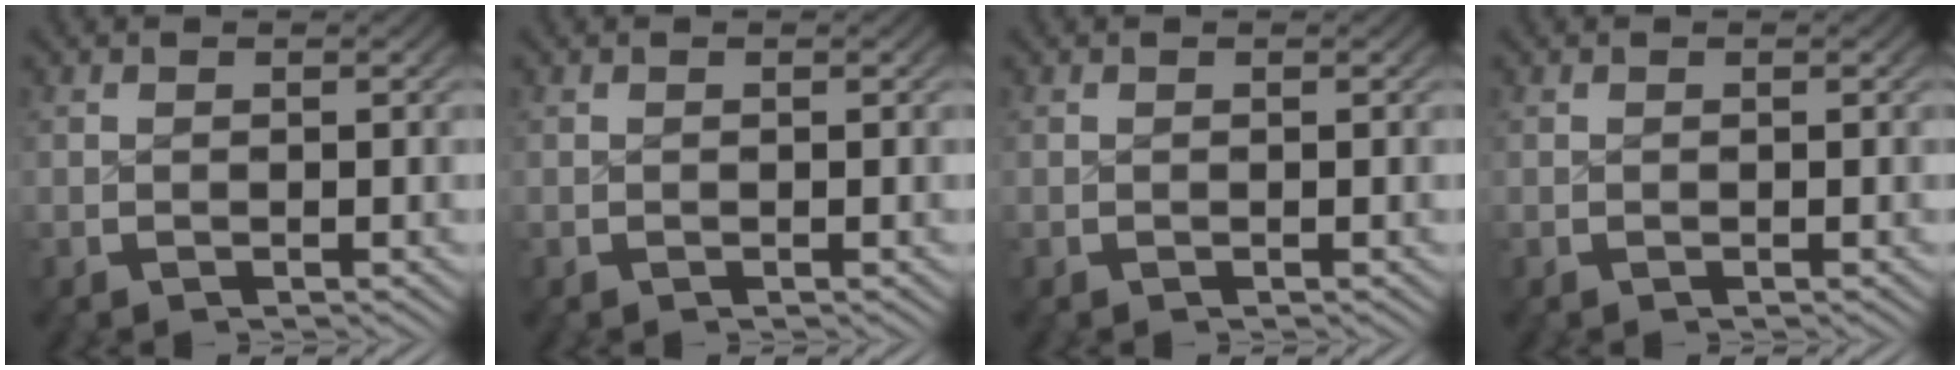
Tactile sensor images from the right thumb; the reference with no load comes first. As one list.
[{"total": 0.0}, {"total": 0.0}, {"total": 0.0}]